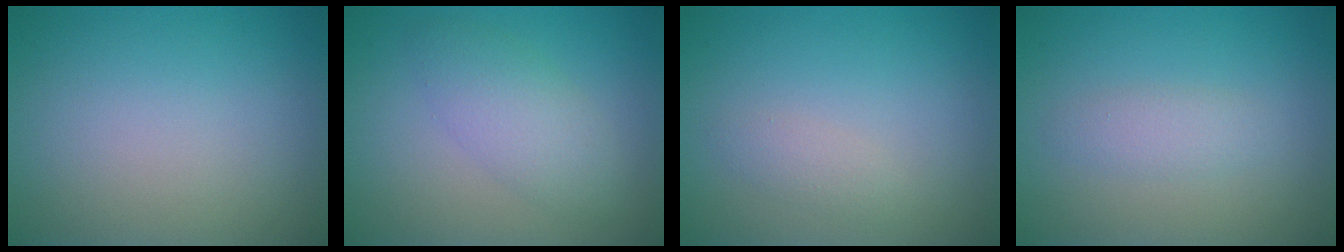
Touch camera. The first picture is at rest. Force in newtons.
{"total": 3.5, "press": 3.5, "slide": 0.1}
{"total": 1.2, "press": 1.2, "slide": 0.0}
{"total": 1.6, "press": 1.6, "slide": 0.0}